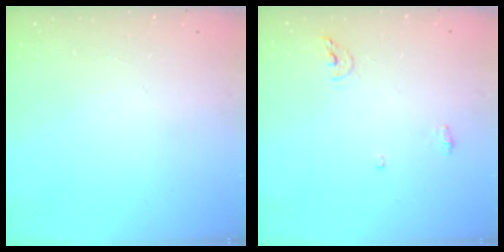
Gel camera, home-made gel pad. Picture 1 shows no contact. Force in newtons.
{"total": 6.1, "press": 5.9, "slide": 1.4}